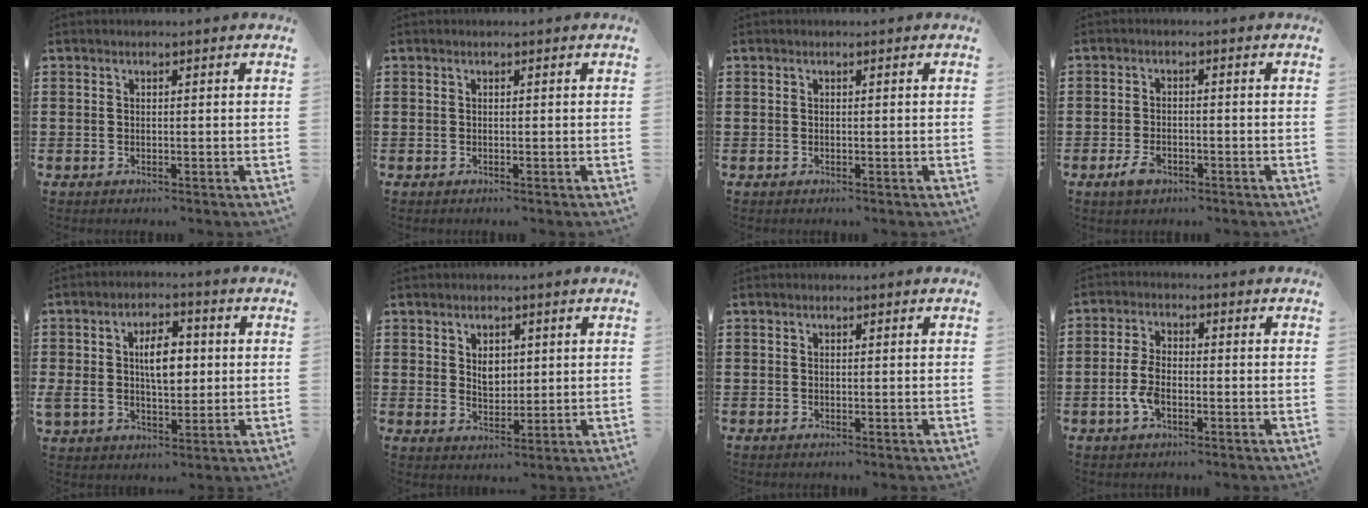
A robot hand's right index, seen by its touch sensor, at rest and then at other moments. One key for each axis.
{"total": 0.0}
{"total": 0.0}
{"total": 2.8, "fx": -1.5, "fy": 1.5, "fz": 1.8, "tx": -0.039, "ty": -0.001, "tz": -0.029}
{"total": 7.0, "fx": 0.9, "fy": 4.1, "fz": 5.6, "tx": -0.102, "ty": 0.010, "tz": 0.008}
{"total": 3.1, "fx": 1.2, "fy": 2.2, "fz": 1.9, "tx": -0.027, "ty": 0.001, "tz": 0.018}
{"total": 0.0}
{"total": 4.5, "fx": -1.4, "fy": 2.3, "fz": 3.6, "tx": -0.090, "ty": -0.004, "tz": -0.033}